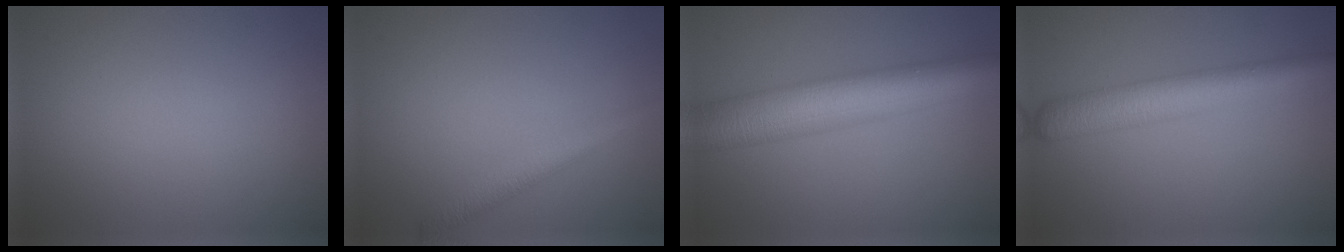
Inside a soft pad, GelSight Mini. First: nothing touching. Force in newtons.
{"total": 2.4, "press": 2.4, "slide": 0.1}
{"total": 9.6, "press": 9.6, "slide": 0.1}
{"total": 5.8, "press": 5.8, "slide": 0.1}